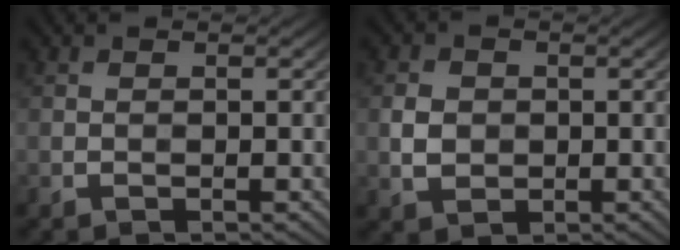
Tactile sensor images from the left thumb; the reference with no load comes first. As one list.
[{"total": 2.8, "force": [0.1, 2.5, 1.4], "torque": [-0.033, -0.005, -0.002]}]